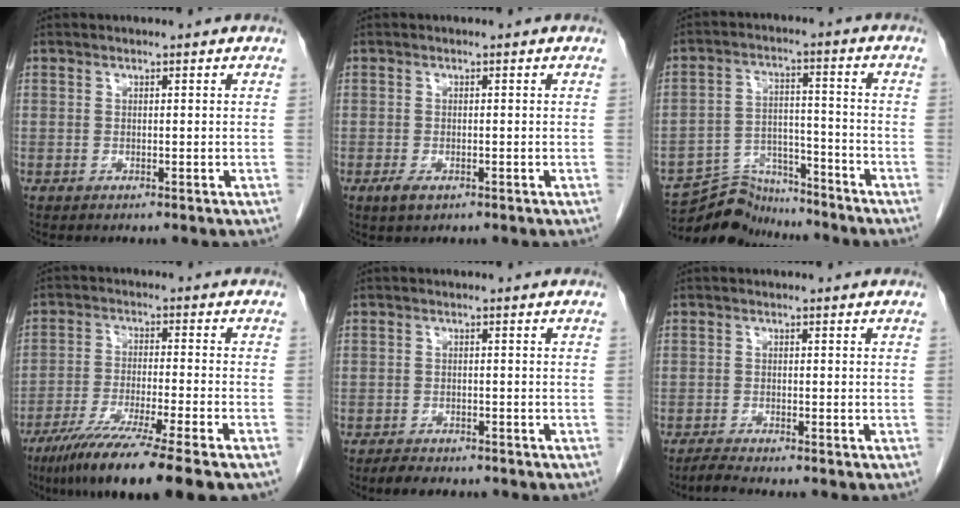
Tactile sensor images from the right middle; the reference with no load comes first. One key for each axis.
{"total": 2.0, "fx": -1.1, "fy": 0.9, "fz": 1.5, "tx": -0.033, "ty": -0.002, "tz": -0.014}
{"total": 9.2, "fx": -9.0, "fy": 1.9, "fz": -0.4, "tx": 0.008, "ty": 0.028, "tz": -0.159}
{"total": 14.8, "fx": -10.6, "fy": -0.4, "fz": 10.3, "tx": -0.167, "ty": -0.047, "tz": -0.171}
{"total": 3.5, "fx": -3.0, "fy": 1.4, "fz": 1.3, "tx": -0.026, "ty": -0.004, "tz": -0.043}
{"total": 1.8, "fx": -1.7, "fy": -0.4, "fz": 0.5, "tx": -0.022, "ty": -0.009, "tz": -0.035}